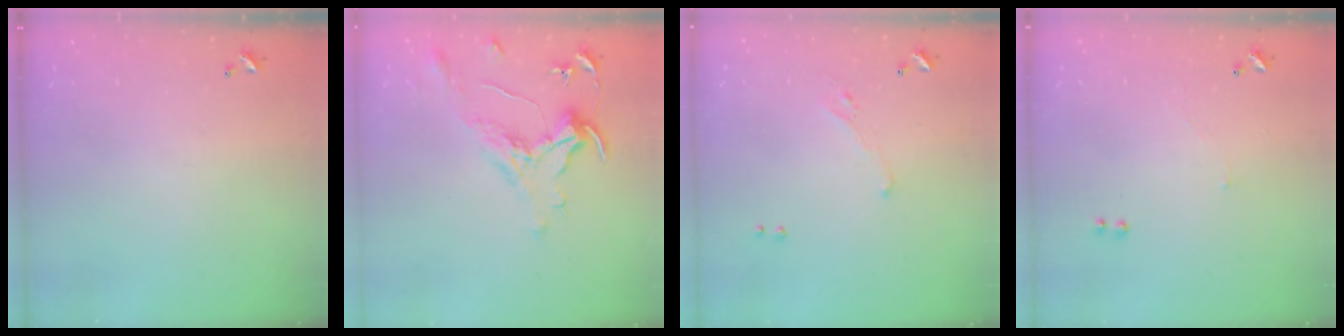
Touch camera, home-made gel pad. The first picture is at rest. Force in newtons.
{"total": 1.5, "press": 1.3, "slide": 0.7}
{"total": 0.8, "press": 0.3, "slide": 0.7}
{"total": 2.0, "press": 1.9, "slide": 0.7}